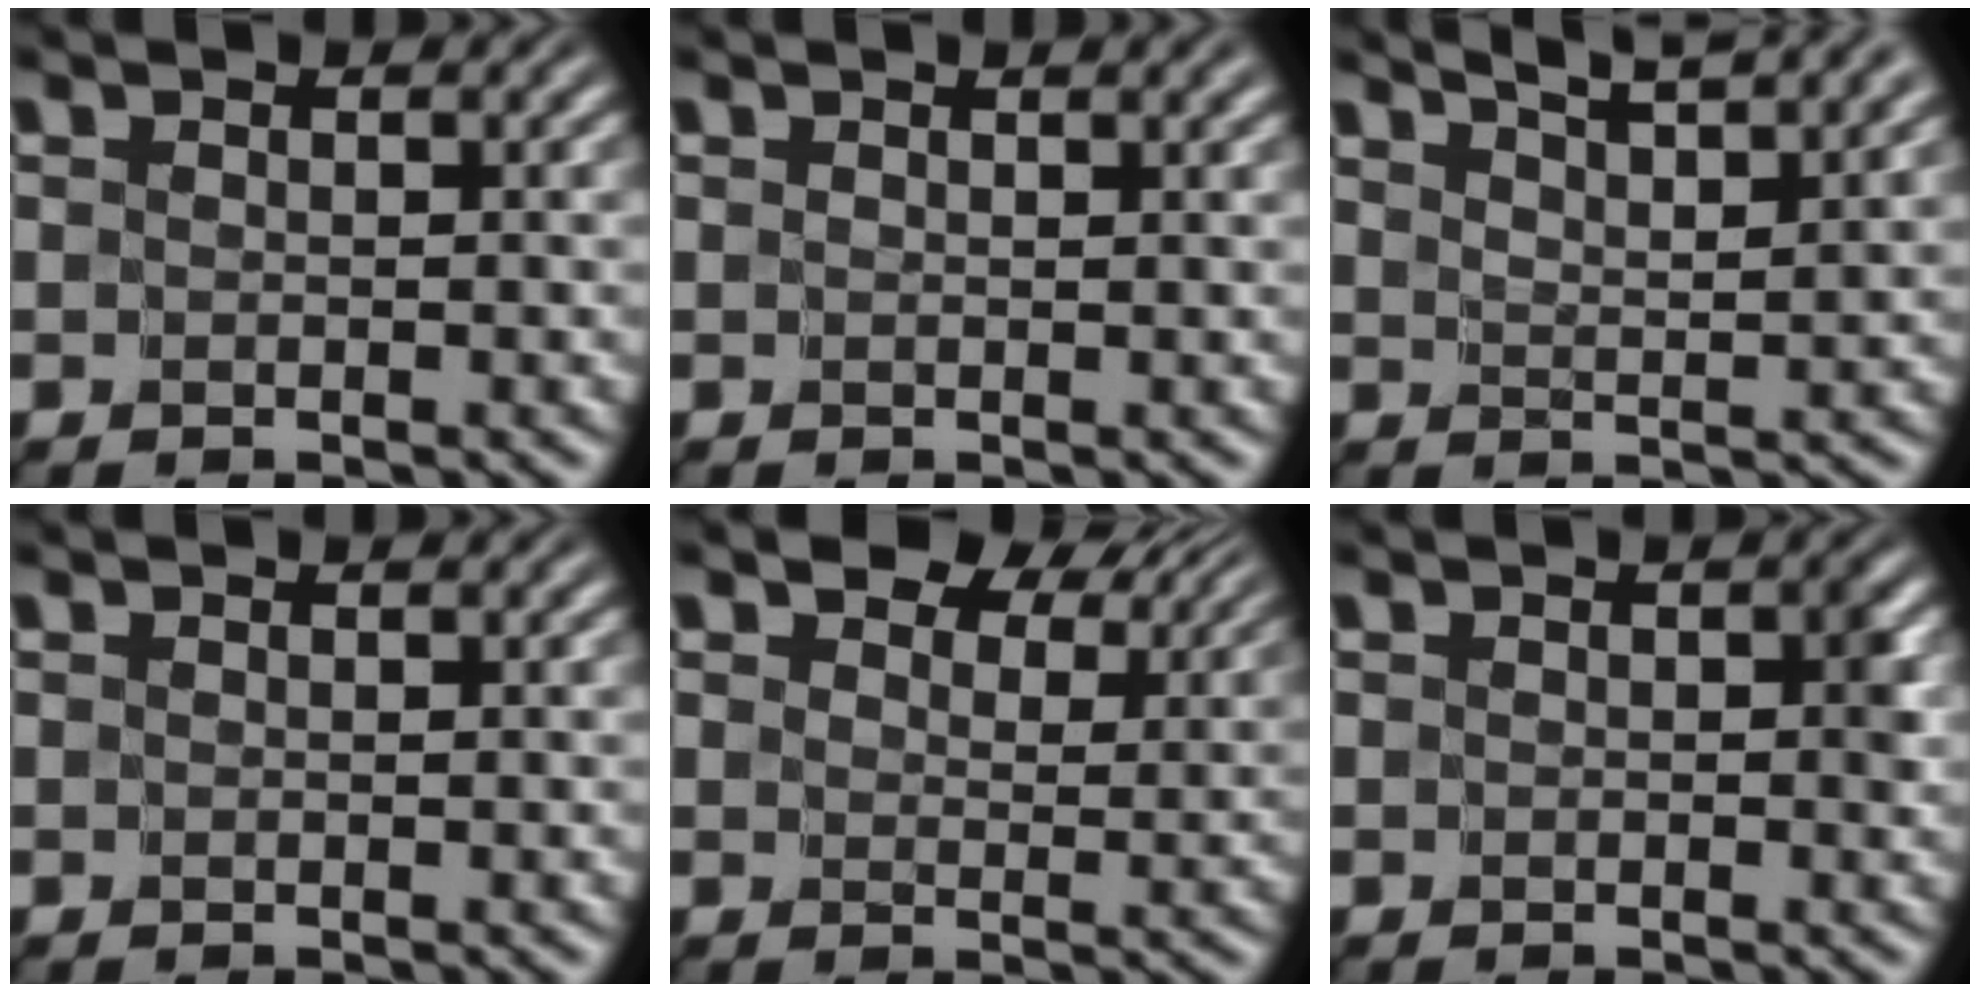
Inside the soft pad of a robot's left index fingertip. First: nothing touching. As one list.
[{"total": 0.7, "force": [0.6, -0.1, 0.3], "torque": [-0.001, 0.003, 0.009]}, {"total": 6.9, "force": [5.9, 1.3, 3.4], "torque": [-0.020, 0.023, 0.052]}, {"total": 0.0}, {"total": 6.4, "force": [4.8, 2.9, 2.9], "torque": [-0.045, 0.002, 0.064]}, {"total": 1.2, "force": [0.0, 0.6, 1.0], "torque": [-0.009, 0.000, 0.001]}]